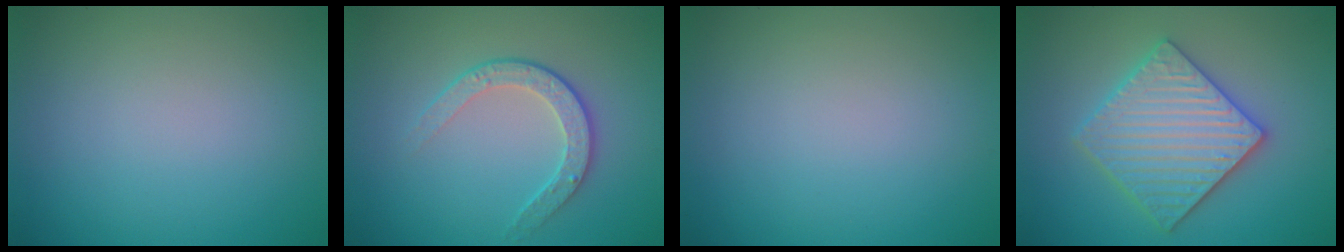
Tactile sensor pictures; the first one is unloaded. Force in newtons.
{"total": 2.6, "press": 2.0, "slide": 1.7}
{"total": 0.0}
{"total": 5.9, "press": 5.8, "slide": 1.1}